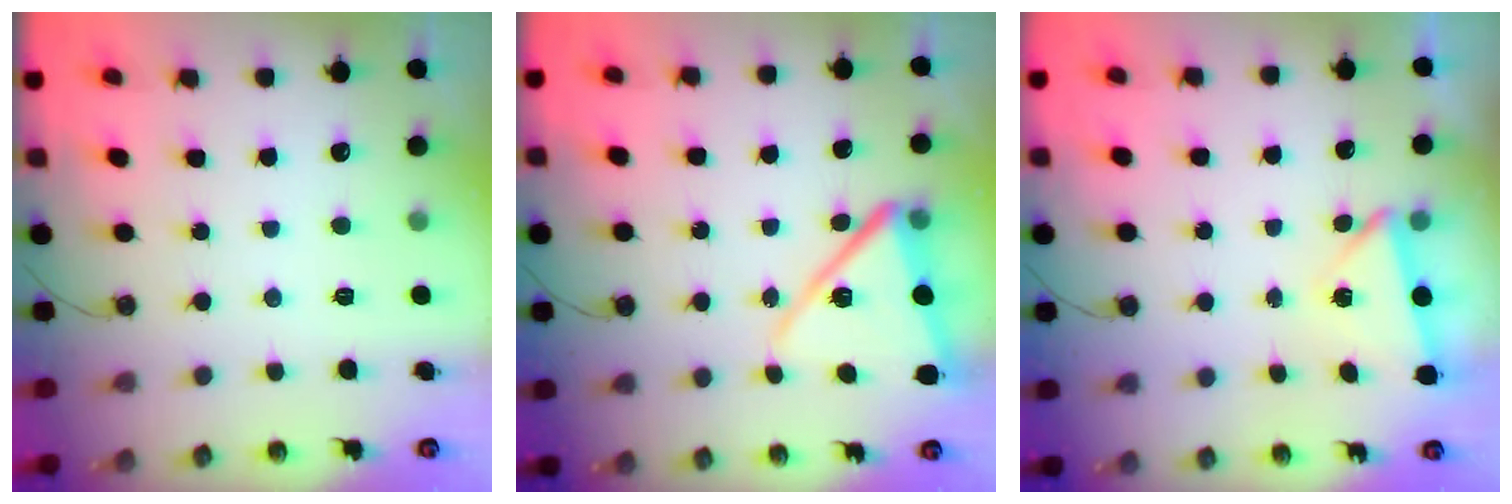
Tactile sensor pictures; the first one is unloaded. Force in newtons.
{"total": 13.5, "press": 13.5, "slide": 0.8}
{"total": 2.7, "press": 0.8, "slide": 2.6}